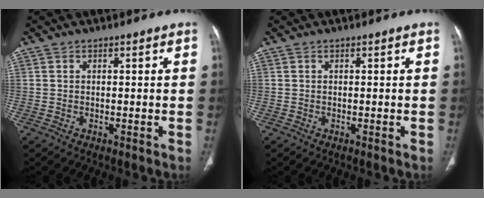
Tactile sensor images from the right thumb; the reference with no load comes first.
{"total": 0.0}